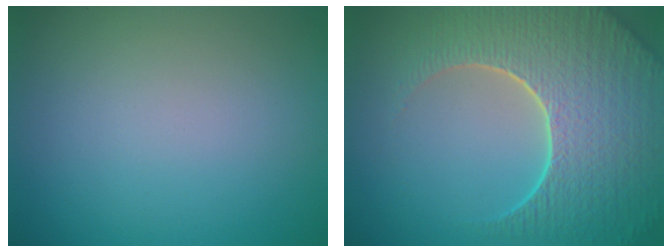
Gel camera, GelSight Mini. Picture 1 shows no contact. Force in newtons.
{"total": 9.0, "press": 6.2, "slide": 6.5}